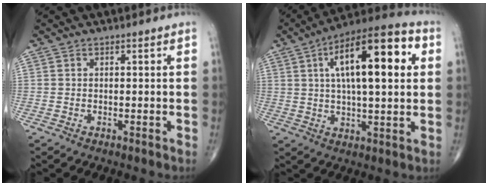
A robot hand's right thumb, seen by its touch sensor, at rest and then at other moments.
{"total": 19.8, "force": [5.2, 7.0, 17.8], "torque": [-0.263, 0.013, 0.071]}